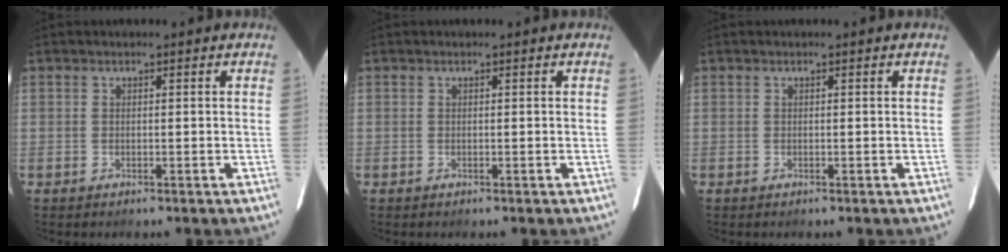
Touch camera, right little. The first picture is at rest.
{"total": 0.0}
{"total": 0.0}